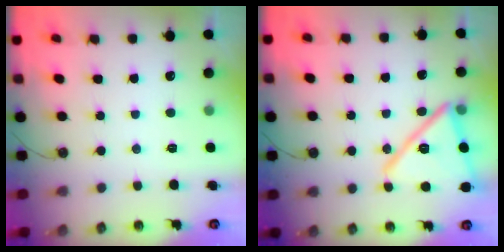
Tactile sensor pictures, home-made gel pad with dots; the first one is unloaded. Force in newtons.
{"total": 19.0, "press": 18.9, "slide": 1.2}